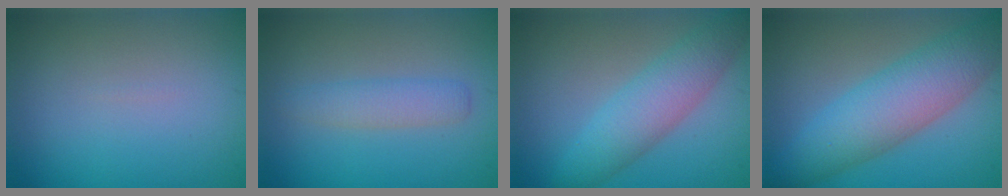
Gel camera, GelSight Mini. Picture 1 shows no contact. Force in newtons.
{"total": 2.4, "press": 2.4, "slide": 0.1}
{"total": 4.7, "press": 4.7, "slide": 0.1}
{"total": 7.1, "press": 7.1, "slide": 0.4}